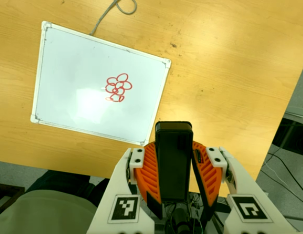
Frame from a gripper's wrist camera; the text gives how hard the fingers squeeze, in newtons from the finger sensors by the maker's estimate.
{"total": 8.9, "left": 6.8, "right": 11.0}